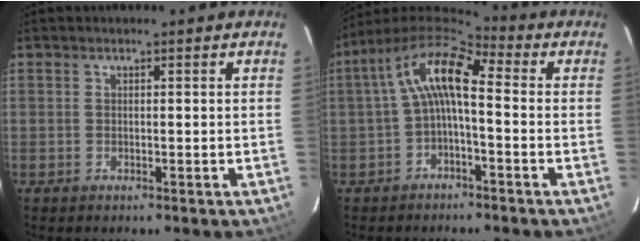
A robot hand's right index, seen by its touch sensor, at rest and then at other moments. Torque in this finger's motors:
{"motor_torque": [1.22, -0.33, 0.97, 0.21]}